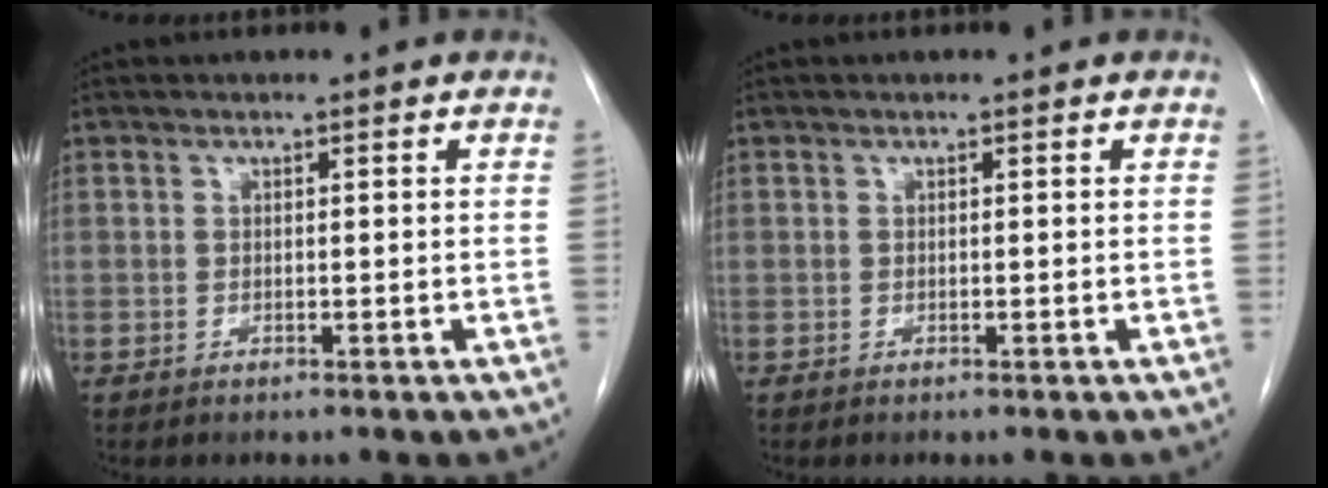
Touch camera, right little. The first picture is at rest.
{"total": 0.0}